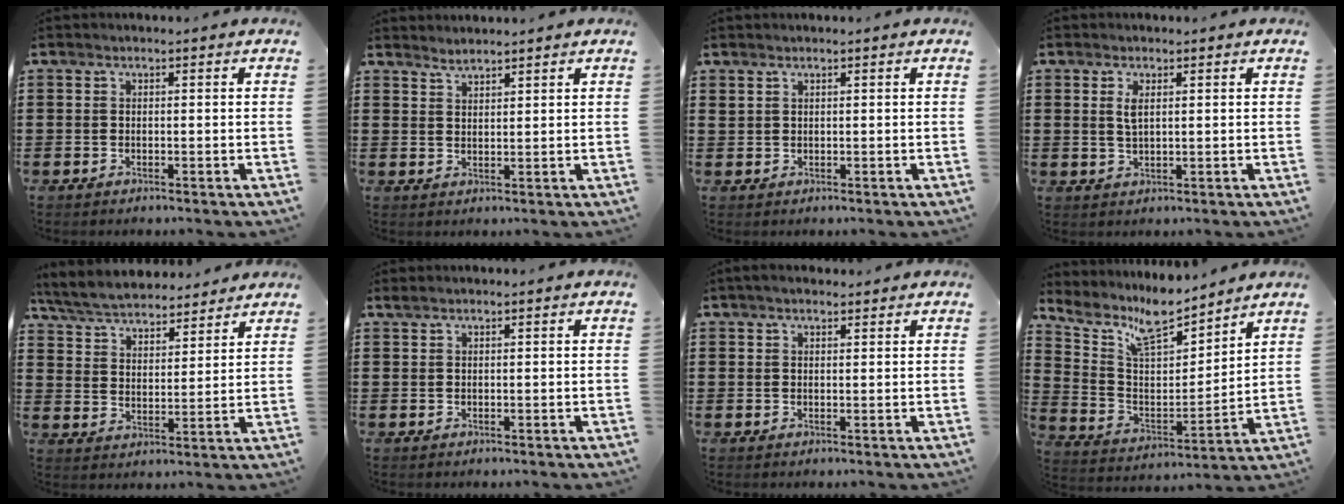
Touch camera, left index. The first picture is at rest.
{"total": 1.9, "force": [1.9, 0.1, 0.1], "torque": [-0.005, 0.001, 0.037]}
{"total": 0.9, "force": [0.9, 0.3, 0.1], "torque": [-0.005, 0.000, 0.018]}
{"total": 2.1, "force": [0.8, 0.8, 1.8], "torque": [-0.040, 0.004, 0.012]}
{"total": 5.9, "force": [5.7, 0.8, 1.3], "torque": [-0.050, -0.028, 0.101]}
{"total": 0.7, "force": [0.5, 0.1, 0.4], "torque": [-0.010, 0.000, 0.011]}
{"total": 1.6, "force": [1.4, 0.5, 0.6], "torque": [-0.014, 0.005, 0.027]}
{"total": 10.5, "force": [8.4, 3.2, 5.4], "torque": [-0.130, -0.055, 0.147]}